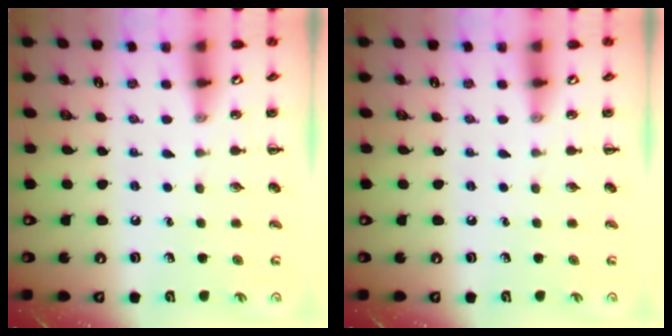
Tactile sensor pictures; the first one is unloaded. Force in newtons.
{"total": 0.0}